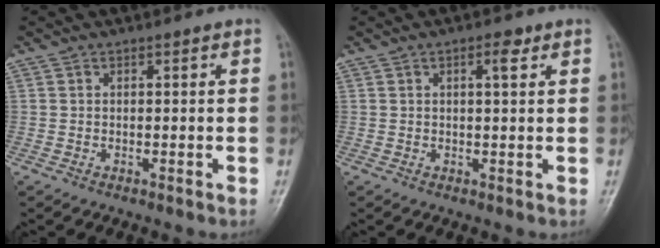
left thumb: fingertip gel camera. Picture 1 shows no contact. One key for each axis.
{"total": 2.5, "fx": 1.2, "fy": 0.9, "fz": 2.1, "tx": -0.029, "ty": -0.002, "tz": 0.017}